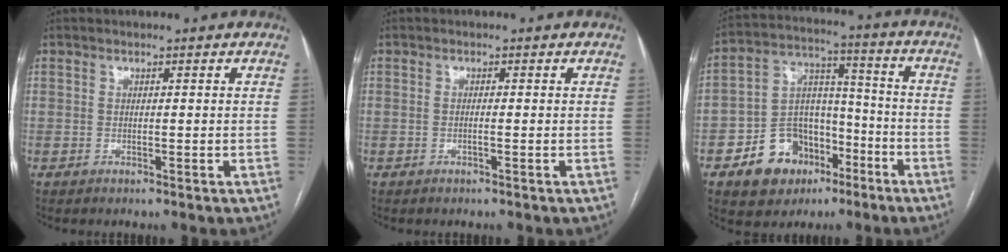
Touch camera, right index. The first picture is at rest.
{"total": 0.6, "force": [-0.2, 0.0, 0.5], "torque": [-0.009, 0.001, -0.003]}
{"total": 13.2, "force": [-6.9, 9.6, 5.8], "torque": [-0.102, 0.038, -0.105]}